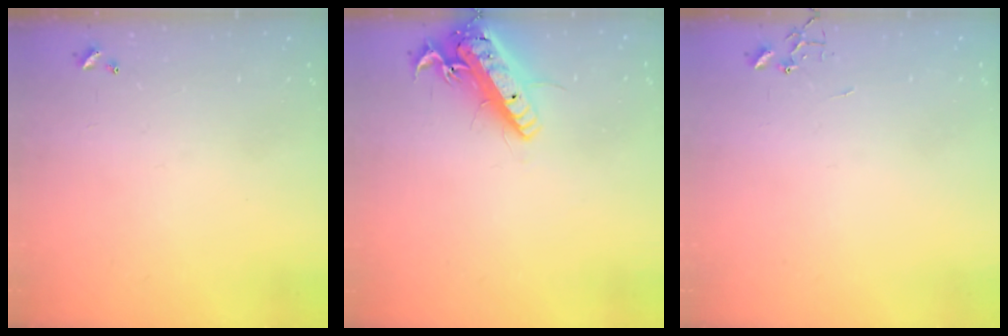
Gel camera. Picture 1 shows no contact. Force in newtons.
{"total": 17.6, "press": 17.2, "slide": 3.6}
{"total": 0.0}